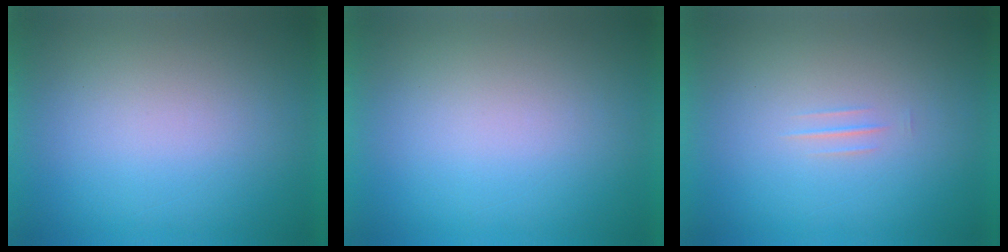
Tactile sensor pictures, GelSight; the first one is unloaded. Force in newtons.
{"total": 0.0}
{"total": 1.3}